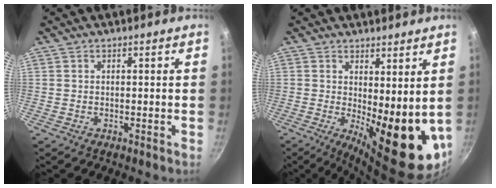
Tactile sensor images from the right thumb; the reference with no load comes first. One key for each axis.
{"total": 13.9, "fx": 1.1, "fy": 4.9, "fz": 12.9, "tx": -0.142, "ty": -0.036, "tz": 0.028}